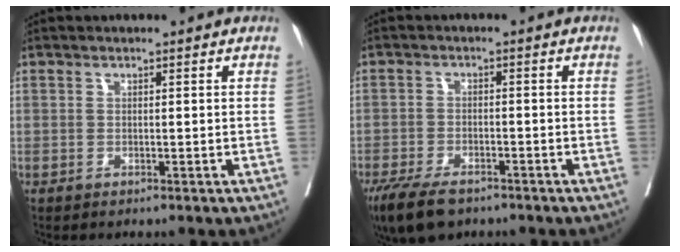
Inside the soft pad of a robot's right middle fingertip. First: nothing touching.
{"total": 8.3, "force": [-6.2, 3.2, 4.5], "torque": [-0.078, -0.009, -0.102]}